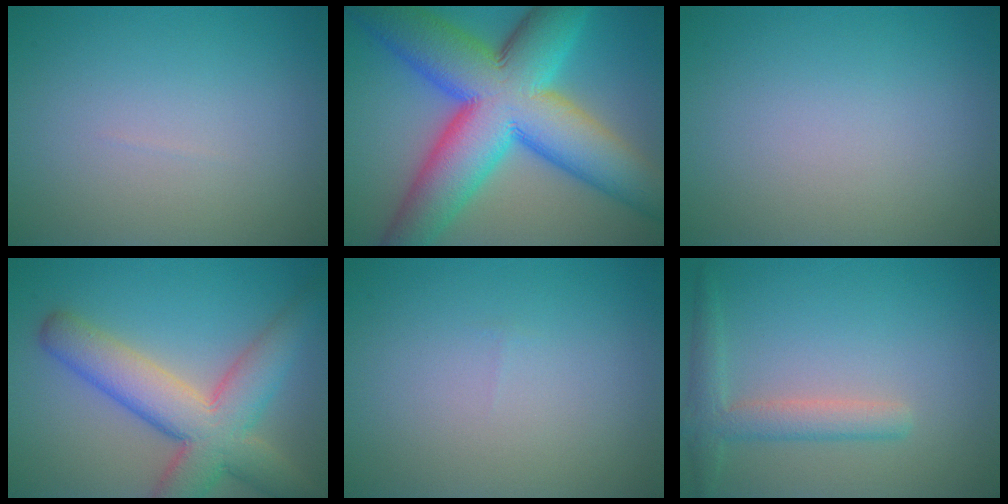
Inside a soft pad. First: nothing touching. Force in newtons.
{"total": 16.5, "press": 16.5, "slide": 0.1}
{"total": 0.0}
{"total": 8.6, "press": 8.6, "slide": 0.6}
{"total": 0.0}
{"total": 3.0, "press": 3.0, "slide": 0.1}